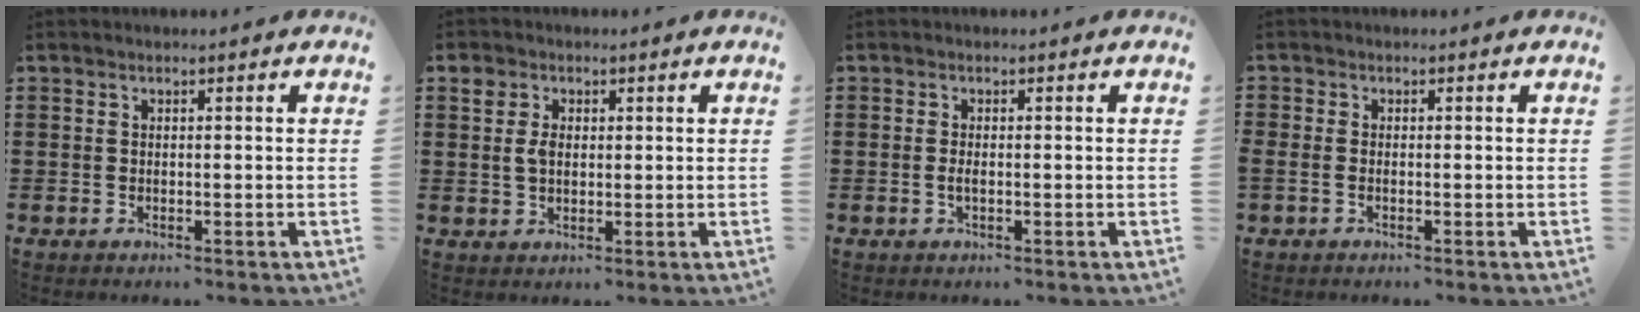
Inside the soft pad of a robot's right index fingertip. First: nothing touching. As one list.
[{"total": 3.2, "force": [0.8, 2.3, 2.0], "torque": [-0.048, 0.013, 0.012]}, {"total": 1.1, "force": [-0.3, 0.3, 1.0], "torque": [-0.019, 0.000, -0.005]}, {"total": 0.8, "force": [-0.5, 0.3, 0.6], "torque": [-0.019, -0.005, -0.012]}]